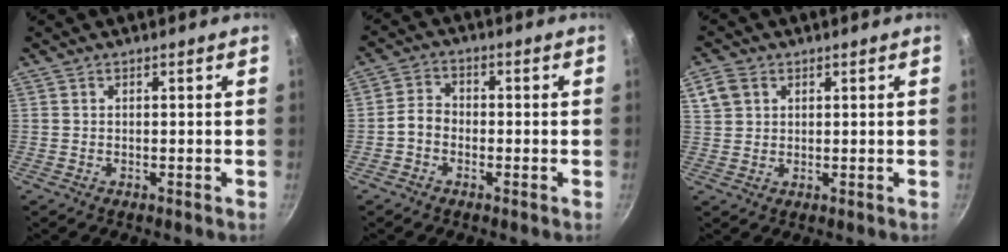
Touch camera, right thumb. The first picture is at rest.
{"total": 3.6, "force": [-1.5, 2.8, 1.8], "torque": [-0.026, 0.023, -0.038]}
{"total": 4.6, "force": [1.9, 3.6, 2.2], "torque": [-0.034, 0.002, 0.037]}